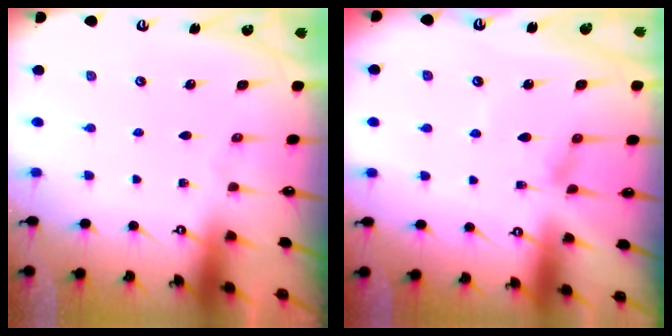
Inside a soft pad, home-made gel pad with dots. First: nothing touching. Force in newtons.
{"total": 1.4, "press": 1.4, "slide": 0.2}